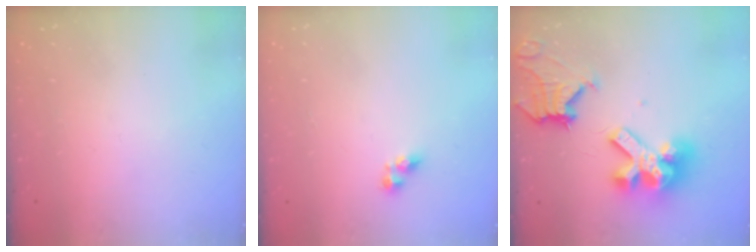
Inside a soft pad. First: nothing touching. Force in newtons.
{"total": 5.1, "press": 5.1, "slide": 0.6}
{"total": 17.9, "press": 17.8, "slide": 2.2}